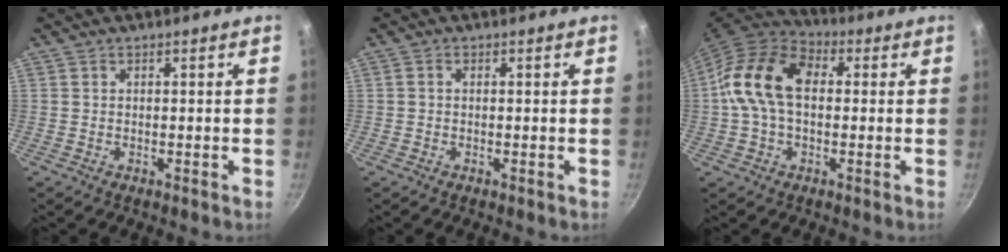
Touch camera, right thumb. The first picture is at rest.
{"total": 0.6, "force": [0.0, 0.5, 0.4], "torque": [-0.008, 0.005, 0.000]}
{"total": 14.6, "force": [1.0, 9.7, 10.8], "torque": [-0.177, 0.031, -0.004]}